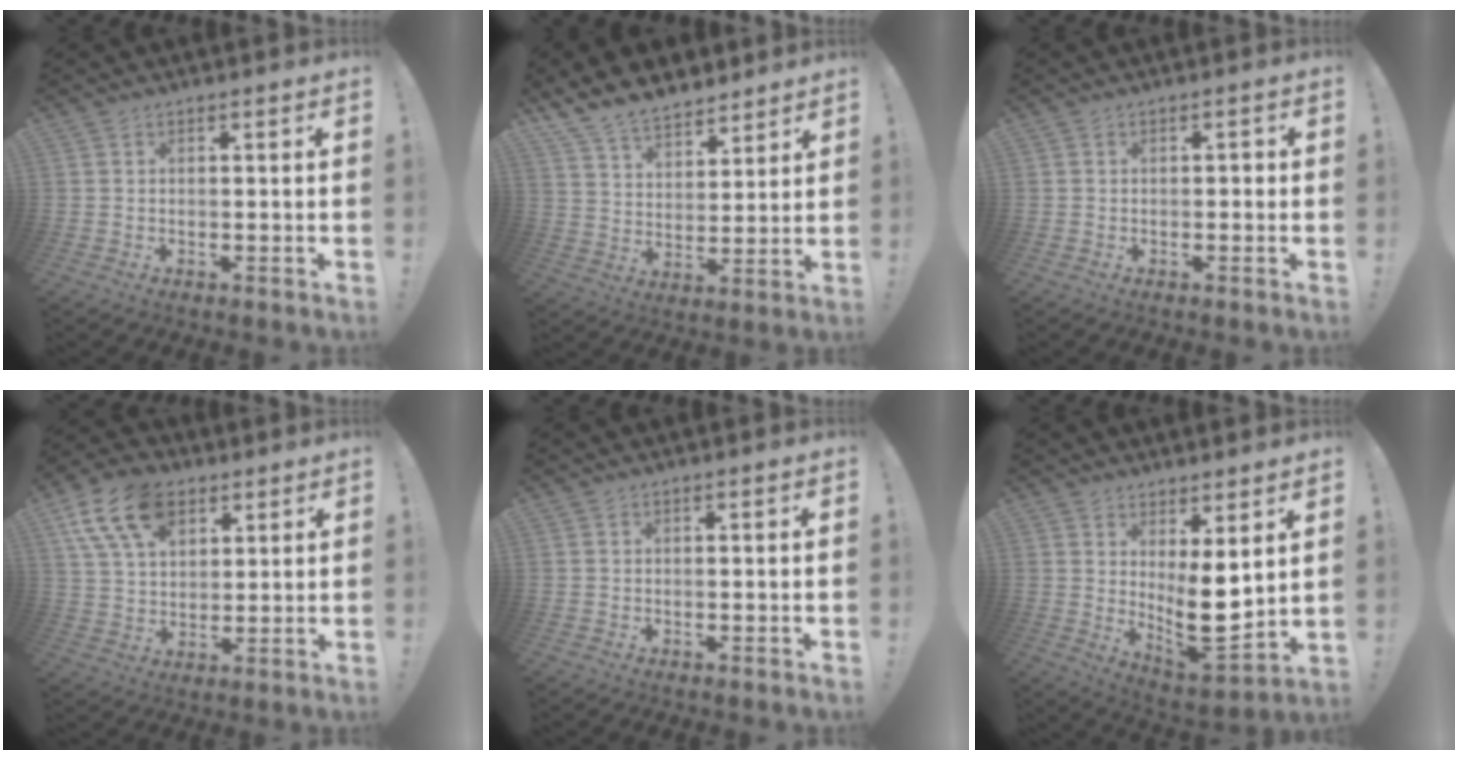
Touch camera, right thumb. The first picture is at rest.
{"total": 10.6, "force": [8.9, 5.1, 2.8], "torque": [-0.066, -0.064, 0.175]}
{"total": 1.1, "force": [-0.7, 0.7, 0.4], "torque": [-0.015, 0.008, -0.014]}
{"total": 16.0, "force": [7.9, 10.4, 9.3], "torque": [-0.165, -0.029, 0.150]}
{"total": 0.0}
{"total": 11.0, "force": [2.1, 4.6, 9.8], "torque": [-0.143, -0.042, 0.046]}